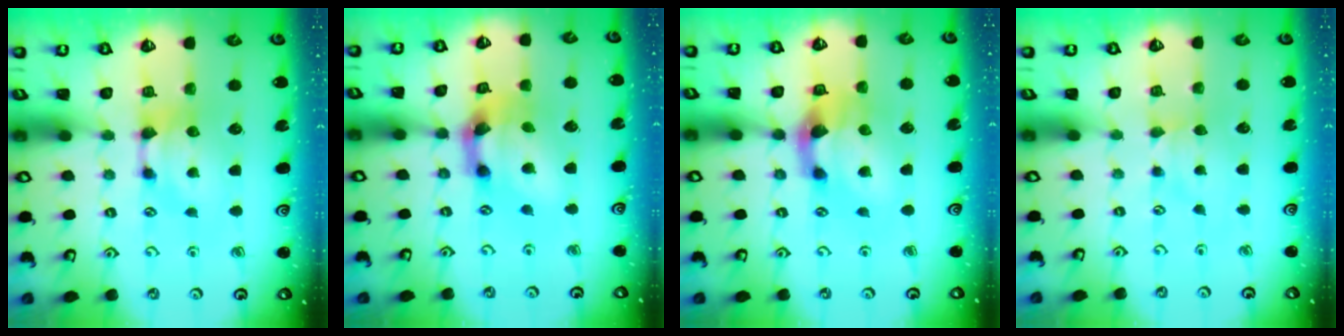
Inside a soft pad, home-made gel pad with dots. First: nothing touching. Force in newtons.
{"total": 7.5, "press": 6.9, "slide": 3.0}
{"total": 4.7, "press": 4.2, "slide": 2.1}
{"total": 1.7, "press": 1.6, "slide": 0.5}